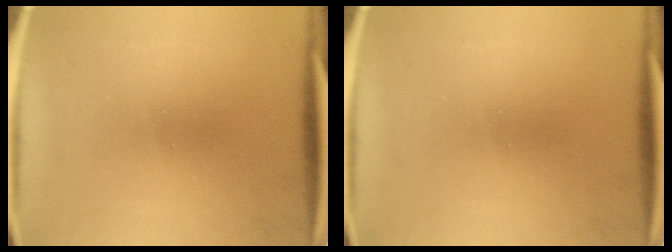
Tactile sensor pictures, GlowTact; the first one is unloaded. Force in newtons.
{"total": 0.0}